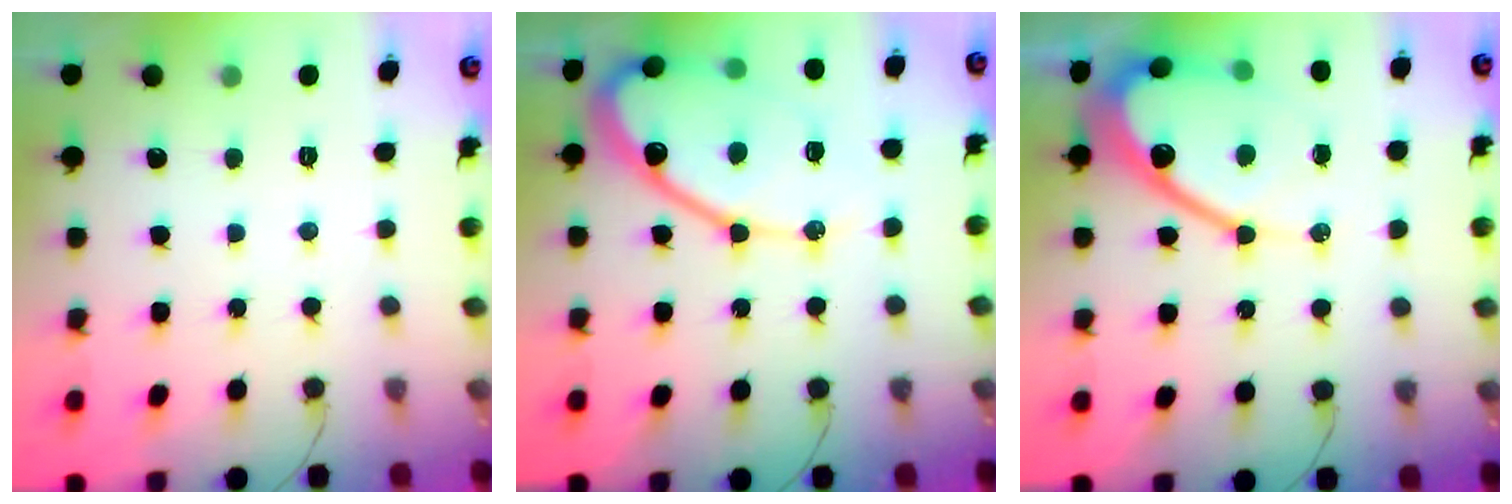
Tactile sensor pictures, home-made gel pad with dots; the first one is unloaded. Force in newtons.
{"total": 16.9, "press": 16.8, "slide": 1.5}
{"total": 16.3, "press": 16.3, "slide": 1.5}